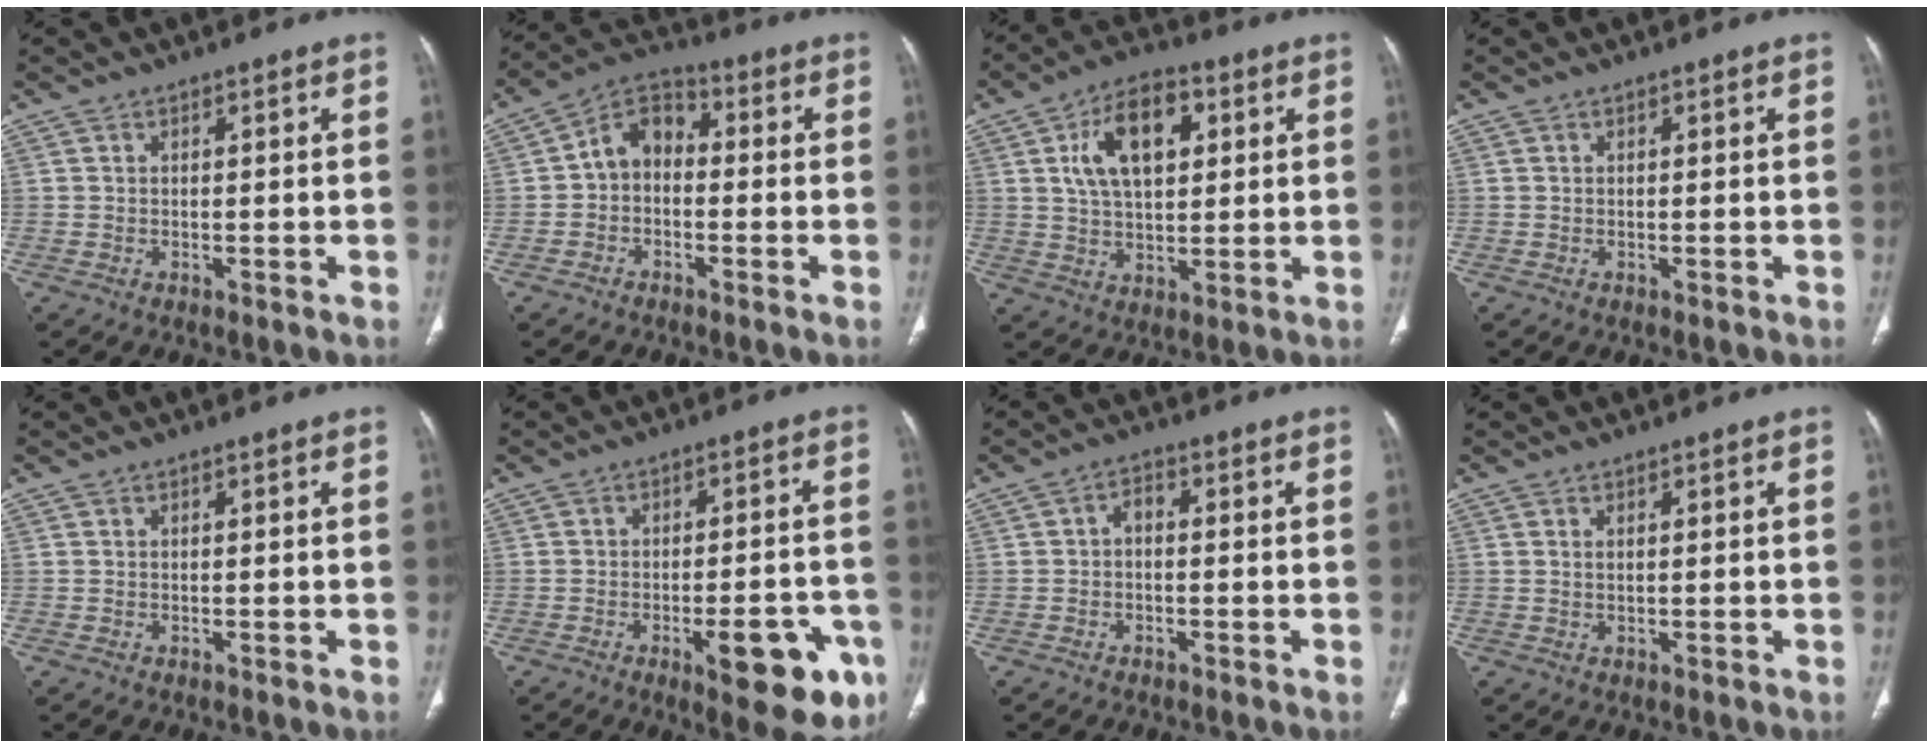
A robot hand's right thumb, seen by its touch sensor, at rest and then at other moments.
{"total": 7.5, "force": [-0.7, 5.6, 4.9], "torque": [-0.060, 0.030, -0.033]}
{"total": 13.2, "force": [3.9, 7.5, 10.1], "torque": [-0.152, 0.003, 0.065]}
{"total": 0.0}
{"total": 0.0}
{"total": 14.2, "force": [-6.3, 4.8, 11.8], "torque": [-0.117, 0.025, -0.072]}
{"total": 2.3, "force": [-0.4, 1.5, 1.7], "torque": [-0.022, 0.014, -0.015]}
{"total": 0.5, "force": [0.2, 0.2, 0.4], "torque": [-0.009, 0.001, 0.005]}